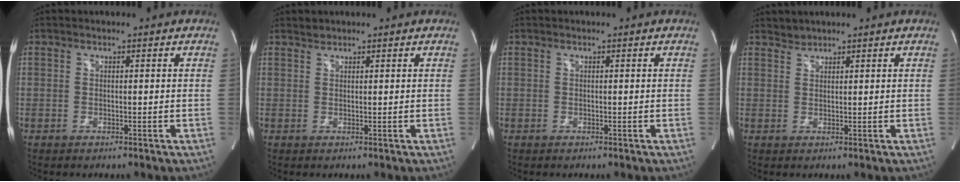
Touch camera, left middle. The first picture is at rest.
{"total": 0.8, "force": [0.7, 0.2, -0.1], "torque": [0.000, 0.004, 0.013]}
{"total": 0.0}
{"total": 1.2, "force": [1.1, 0.1, -0.3], "torque": [0.001, 0.002, 0.022]}